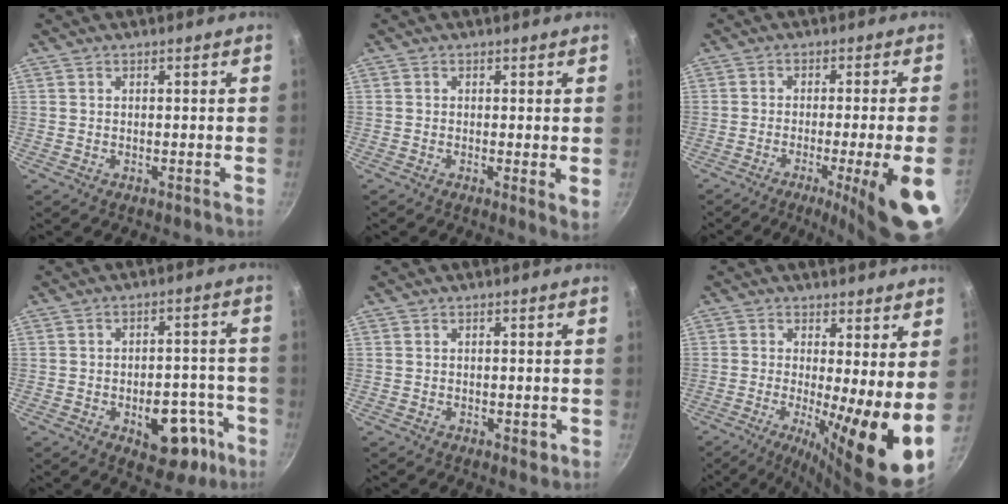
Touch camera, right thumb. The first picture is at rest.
{"total": 1.5, "force": [0.2, 0.3, 1.5], "torque": [-0.022, -0.009, -0.002]}
{"total": 14.1, "force": [-5.6, 0.9, 13.0], "torque": [-0.178, 0.004, -0.076]}
{"total": 12.4, "force": [-5.2, 7.2, 8.6], "torque": [-0.062, 0.035, -0.059]}
{"total": 1.9, "force": [-0.6, 1.0, 1.5], "torque": [-0.019, -0.001, -0.007]}
{"total": 14.1, "force": [-0.8, 3.1, 13.8], "torque": [-0.198, -0.026, -0.012]}